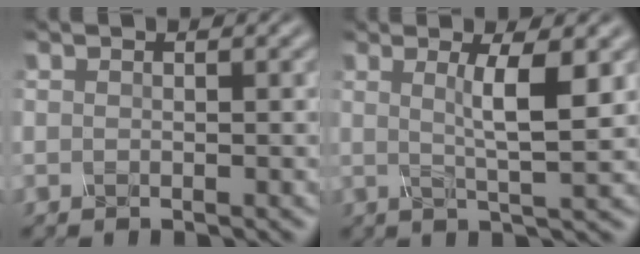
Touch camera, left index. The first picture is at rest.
{"total": 4.7, "force": [1.0, 0.8, 4.5], "torque": [-0.073, -0.003, 0.017]}